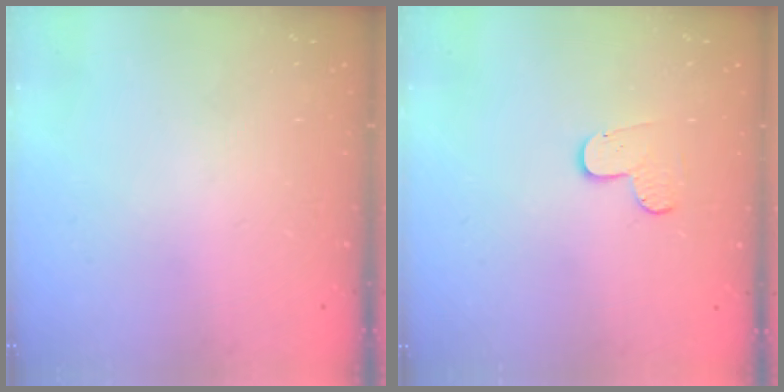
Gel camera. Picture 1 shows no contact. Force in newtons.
{"total": 4.0, "press": 4.0, "slide": 0.2}